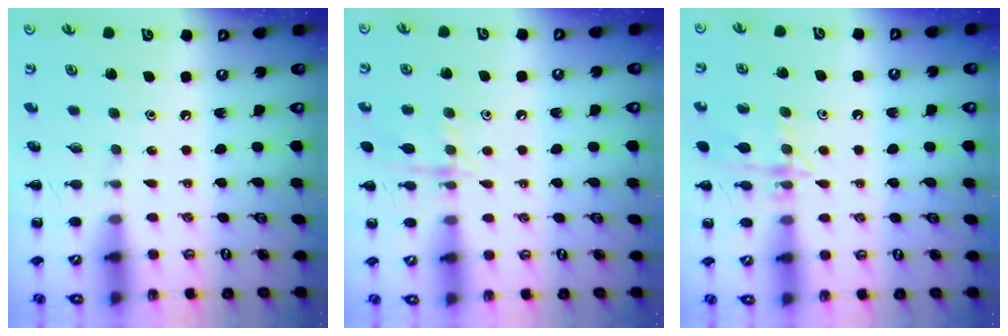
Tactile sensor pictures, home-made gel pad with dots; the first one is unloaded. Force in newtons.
{"total": 8.5, "press": 8.5, "slide": 0.9}
{"total": 12.7, "press": 12.7, "slide": 0.8}